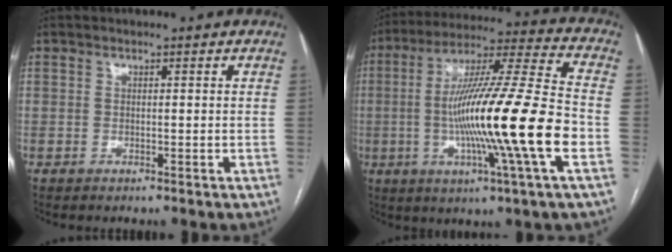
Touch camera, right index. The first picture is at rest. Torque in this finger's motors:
{"motor_torque": [1.70, -0.44, 1.05, 0.21]}